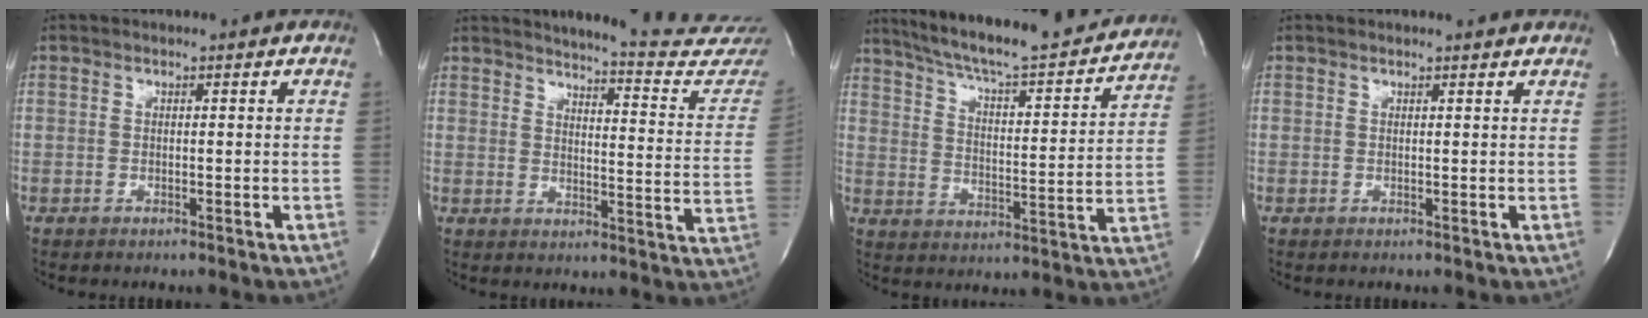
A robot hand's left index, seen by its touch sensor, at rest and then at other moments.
{"total": 20.0, "force": [19.5, 0.2, 4.4], "torque": [-0.053, -0.130, 0.213]}
{"total": 23.8, "force": [21.3, 2.7, 10.2], "torque": [-0.167, -0.022, 0.295]}
{"total": 2.5, "force": [2.4, 0.2, 0.6], "torque": [-0.014, 0.008, 0.023]}